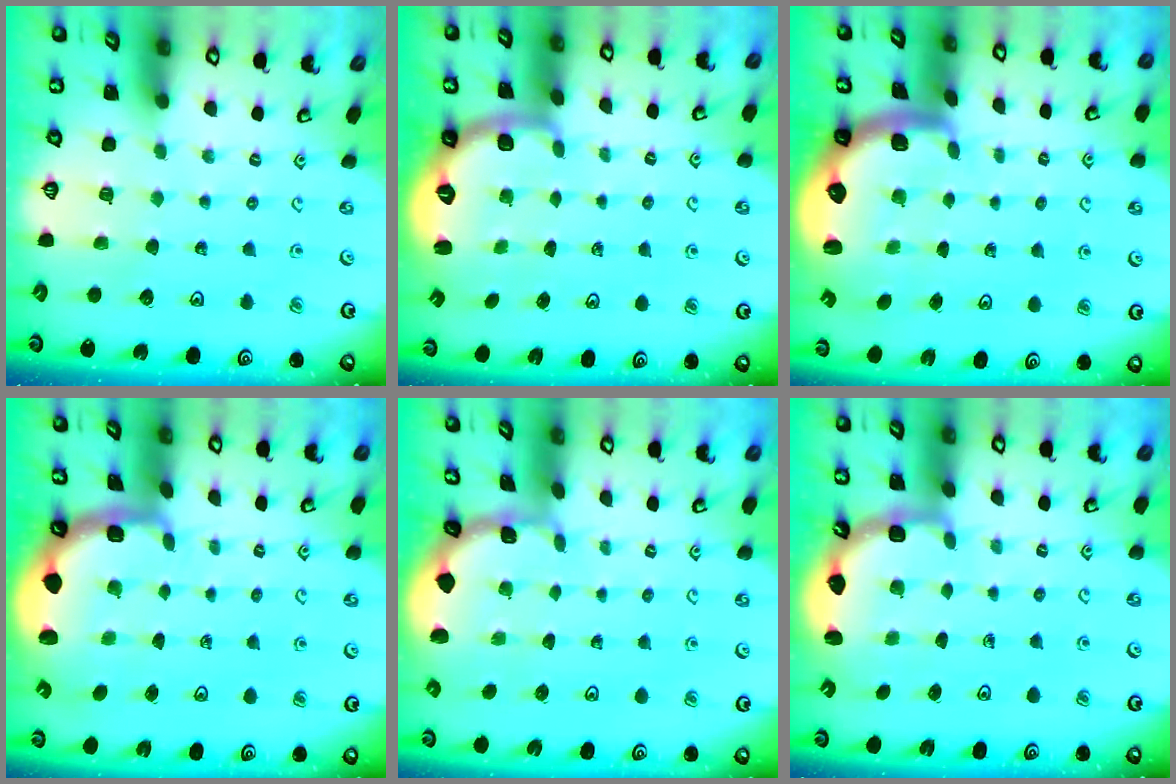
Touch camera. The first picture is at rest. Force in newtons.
{"total": 2.7, "press": 1.6, "slide": 2.2}
{"total": 2.8, "press": 2.4, "slide": 1.4}
{"total": 2.1, "press": 1.9, "slide": 0.8}
{"total": 1.1, "press": 1.1, "slide": 0.1}
{"total": 3.1, "press": 2.5, "slide": 1.8}